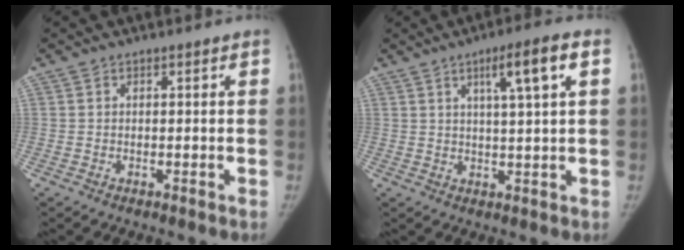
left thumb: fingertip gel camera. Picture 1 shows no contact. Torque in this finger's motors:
{"motor_torque": [0.84, 0.67, 0.92, -0.48, 0.21]}